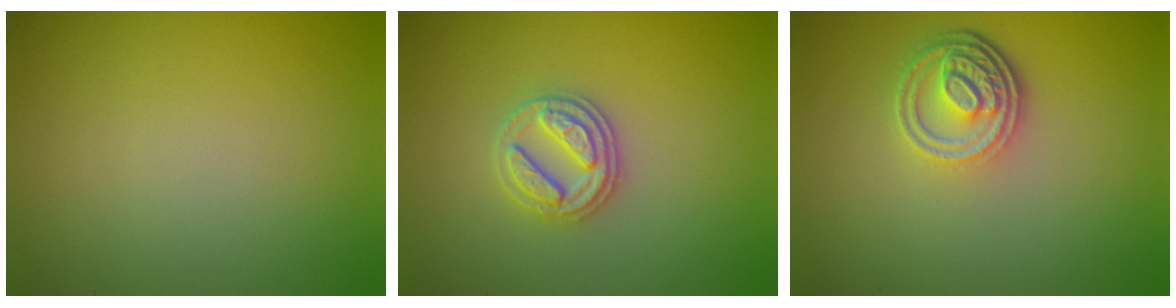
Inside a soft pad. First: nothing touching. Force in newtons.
{"total": 3.0, "press": 2.8, "slide": 1.0}
{"total": 4.5, "press": 3.3, "slide": 3.0}